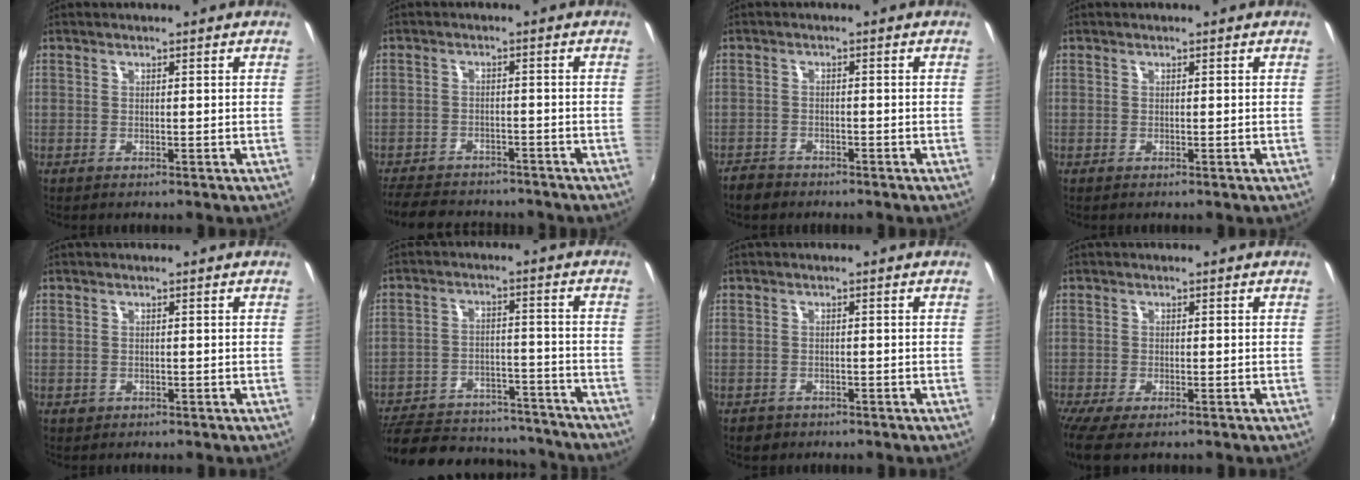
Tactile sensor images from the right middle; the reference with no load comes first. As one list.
[{"total": 13.1, "force": [-11.1, 5.3, 4.4], "torque": [-0.117, 0.013, -0.160]}, {"total": 3.3, "force": [-2.8, 1.5, 0.7], "torque": [-0.028, -0.003, -0.054]}, {"total": 0.0}, {"total": 0.9, "force": [-0.3, 0.8, 0.2], "torque": [-0.003, -0.004, -0.004]}, {"total": 25.8, "force": [-21.9, 9.2, 10.1], "torque": [-0.214, 0.003, -0.286]}, {"total": 2.2, "force": [-1.4, 1.5, 0.6], "torque": [-0.017, -0.003, -0.020]}, {"total": 4.6, "force": [-3.3, 1.1, 3.0], "torque": [-0.068, -0.022, -0.057]}]